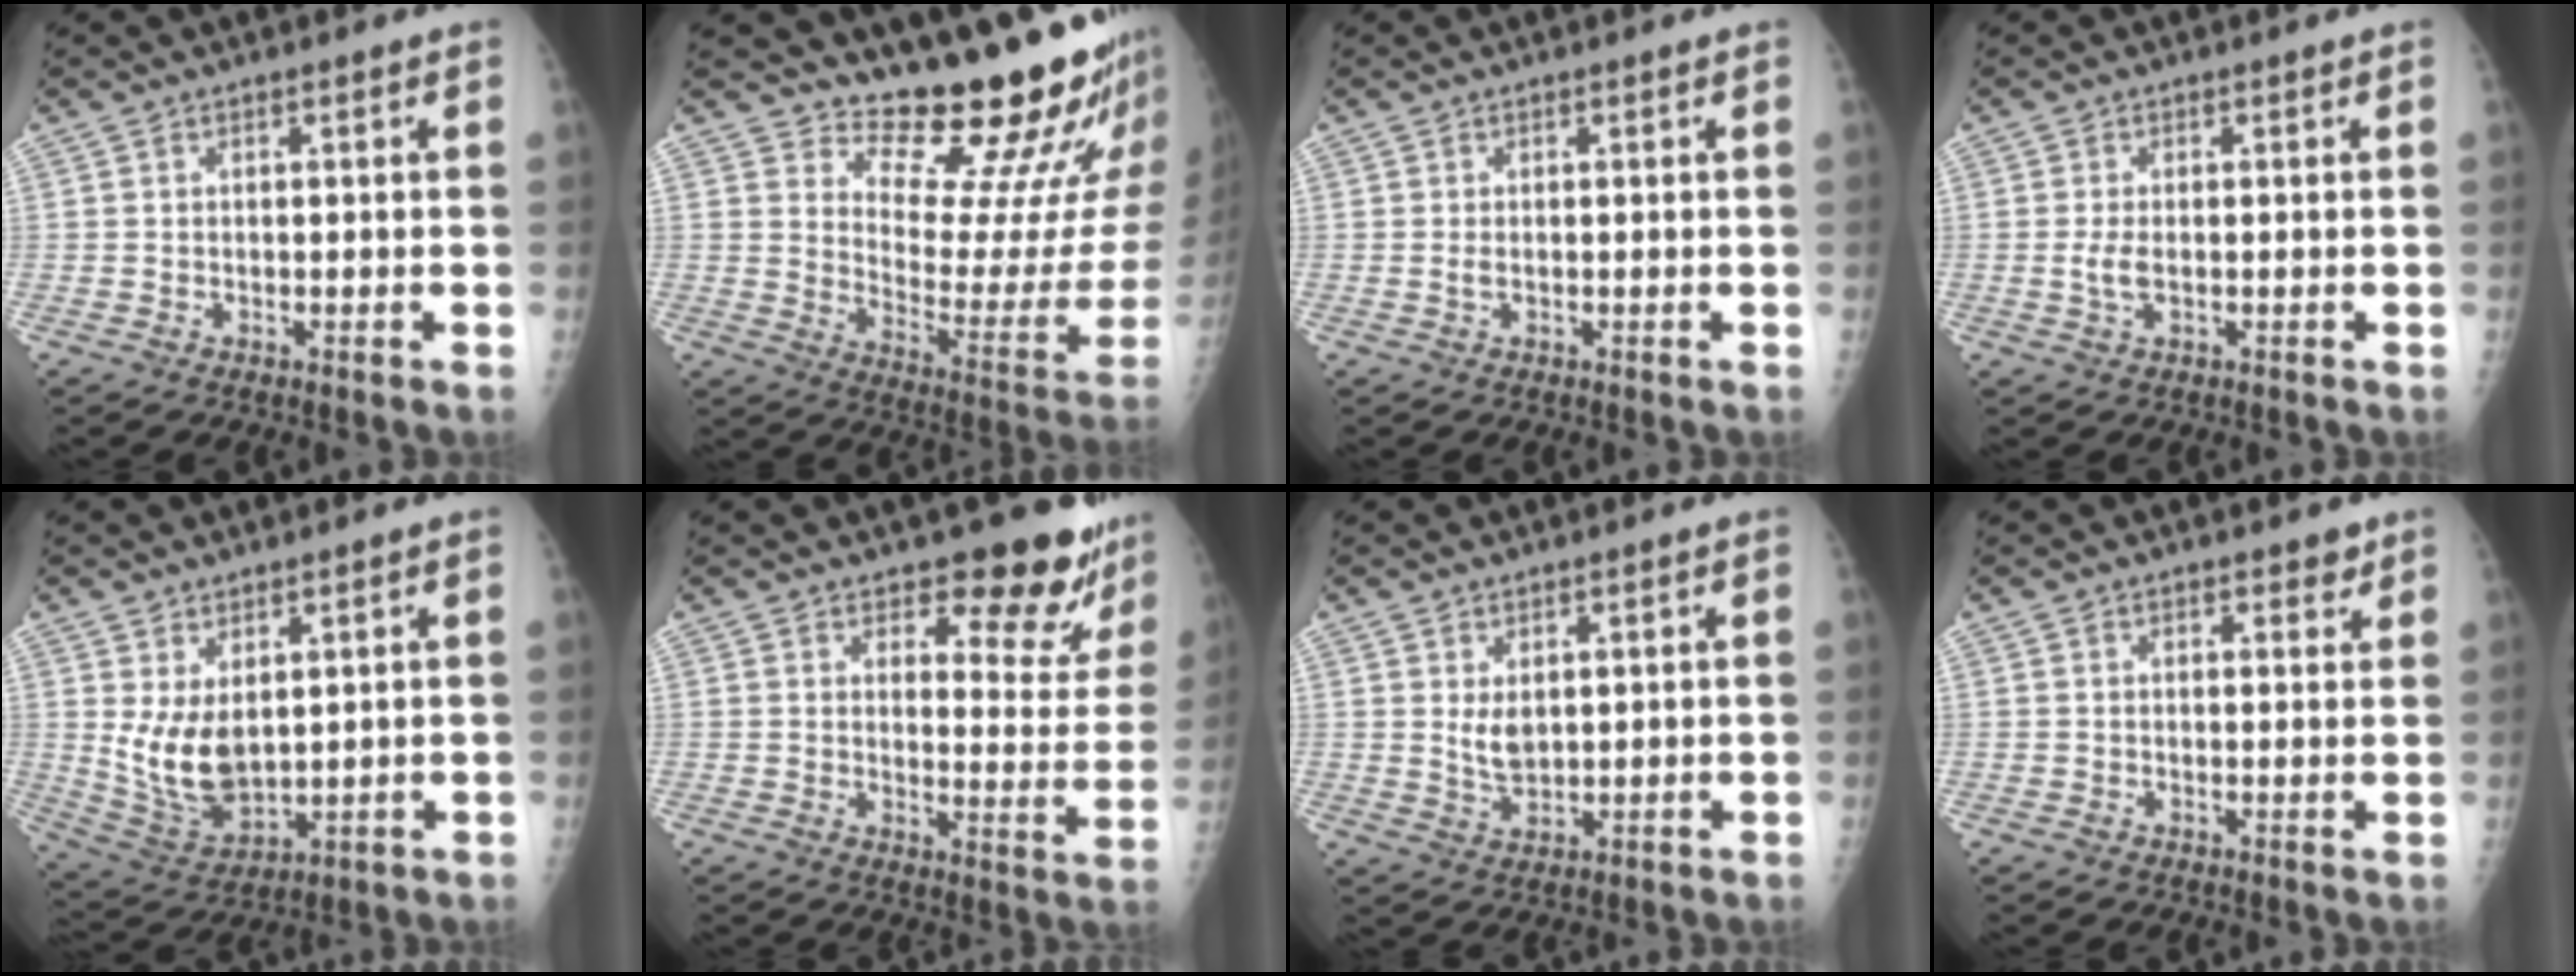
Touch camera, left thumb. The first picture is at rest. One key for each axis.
{"total": 20.9, "fx": 18.3, "fy": 4.5, "fz": 9.0, "tx": -0.081, "ty": -0.183, "tz": 0.238}
{"total": 0.8, "fx": 0.1, "fy": 0.4, "fz": 0.7, "tx": -0.018, "ty": -0.002, "tz": 0.002}
{"total": 2.5, "fx": -0.2, "fy": 1.1, "fz": 2.2, "tx": -0.054, "ty": -0.002, "tz": -0.004}
{"total": 9.4, "fx": 2.3, "fy": 5.5, "fz": 7.3, "tx": -0.125, "ty": -0.029, "tz": 0.065}
{"total": 13.1, "fx": 11.2, "fy": 4.6, "fz": 5.0, "tx": -0.013, "ty": -0.090, "tz": 0.132}
{"total": 3.9, "fx": 1.3, "fy": 2.2, "fz": 2.9, "tx": -0.044, "ty": -0.017, "tz": 0.032}
{"total": 2.3, "fx": 1.7, "fy": 1.1, "fz": 1.0, "tx": 0.003, "ty": -0.009, "tz": 0.019}